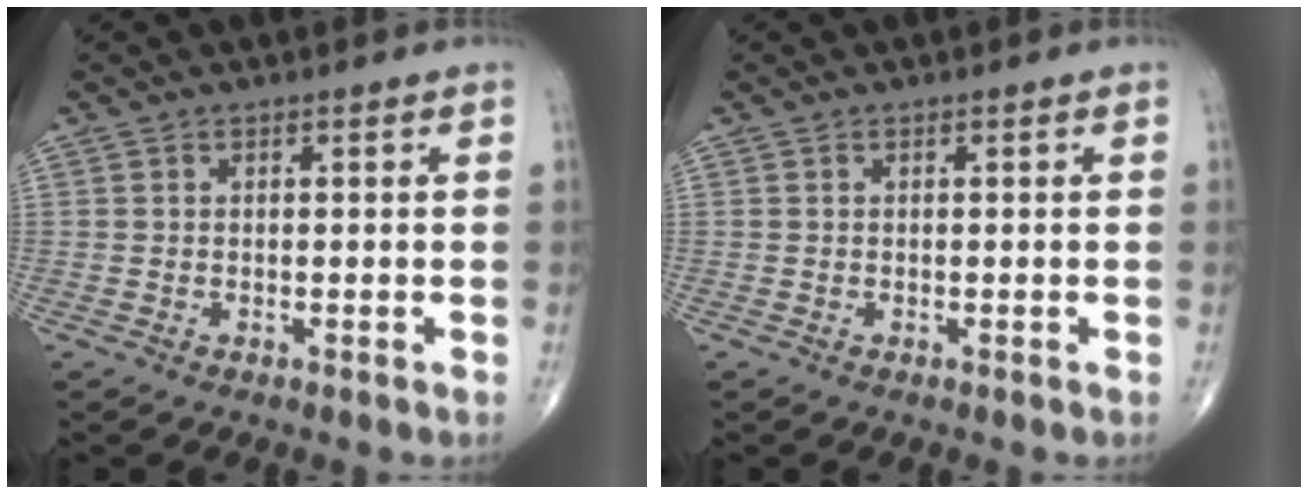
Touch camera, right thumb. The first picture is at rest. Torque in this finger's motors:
{"motor_torque": [0.00, 0.00, -0.01, 0.19, -0.05]}